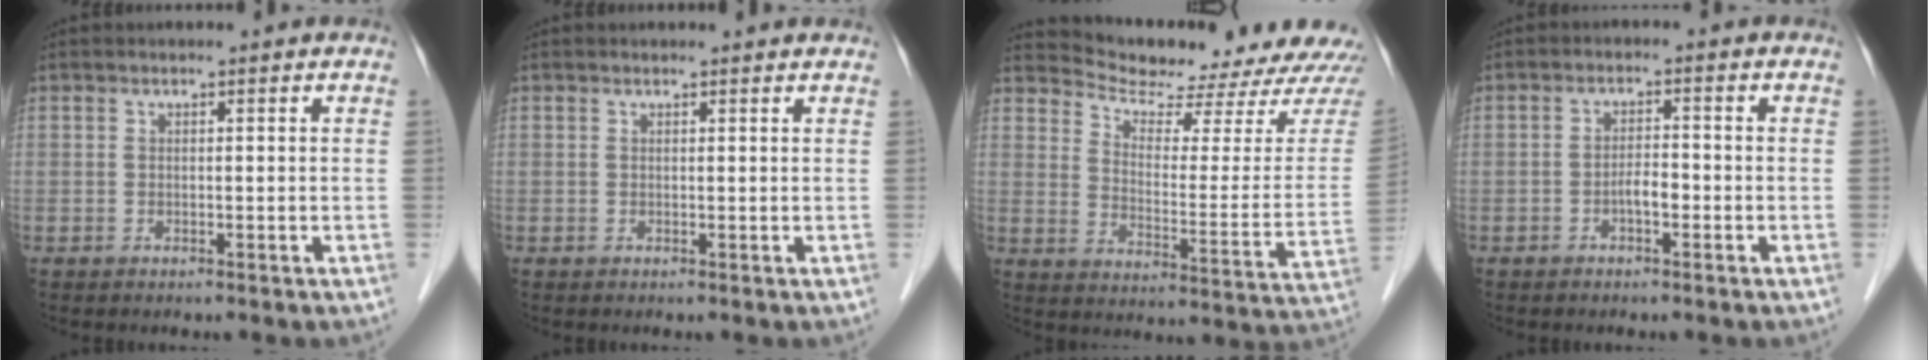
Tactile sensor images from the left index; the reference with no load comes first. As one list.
[{"total": 1.8, "force": [1.7, 0.2, 0.1], "torque": [-0.012, 0.006, 0.015]}, {"total": 18.4, "force": [17.8, 1.1, 4.3], "torque": [-0.063, -0.077, 0.228]}, {"total": 2.3, "force": [-1.2, 0.8, 1.8], "torque": [-0.029, 0.005, -0.021]}]